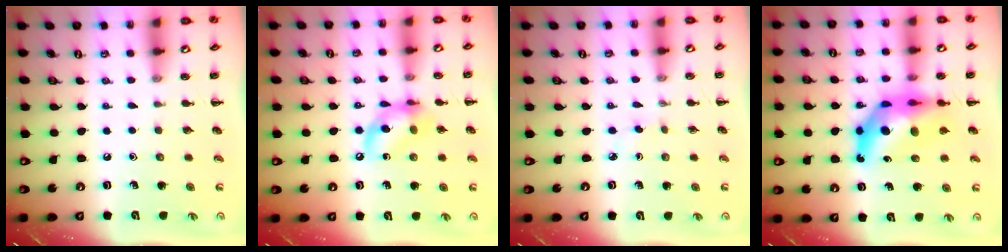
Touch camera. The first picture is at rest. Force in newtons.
{"total": 12.3, "press": 12.0, "slide": 2.5}
{"total": 2.3, "press": 2.1, "slide": 0.9}
{"total": 13.1, "press": 12.5, "slide": 4.0}